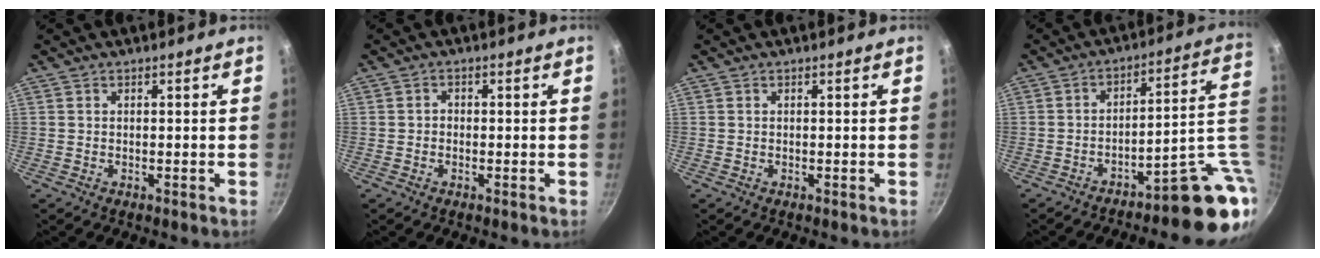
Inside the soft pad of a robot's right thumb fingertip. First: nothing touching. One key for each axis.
{"total": 1.2, "fx": -0.3, "fy": 1.0, "fz": 0.5, "tx": -0.007, "ty": 0.005, "tz": -0.008}
{"total": 0.0}
{"total": 15.9, "fx": -5.4, "fy": 4.8, "fz": 14.2, "tx": -0.128, "ty": 0.035, "tz": -0.071}